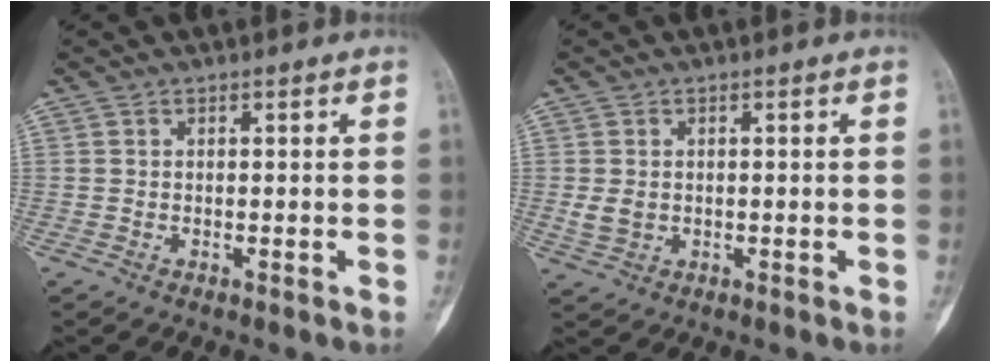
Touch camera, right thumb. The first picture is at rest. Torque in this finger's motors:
{"motor_torque": [0.60, 0.11, 0.20, -0.44, -0.01]}